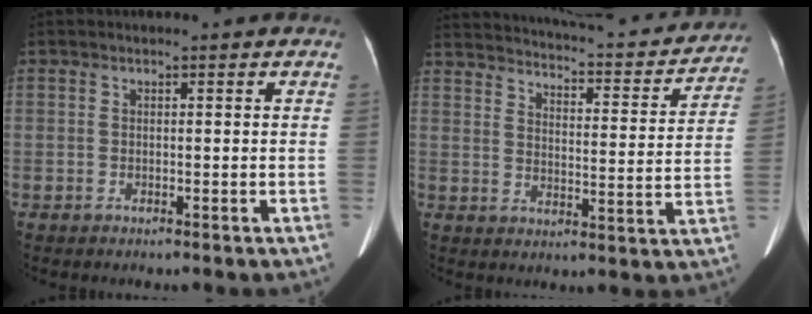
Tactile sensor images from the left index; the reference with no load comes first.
{"total": 23.6, "force": [21.0, 5.0, 9.4], "torque": [-0.142, -0.028, 0.259]}